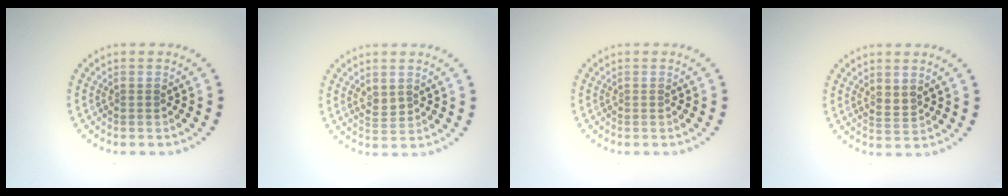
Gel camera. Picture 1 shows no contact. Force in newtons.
{"total": 1.5, "press": 1.4, "slide": 0.3}
{"total": 0.0}
{"total": 1.4, "press": 1.1, "slide": 0.9}